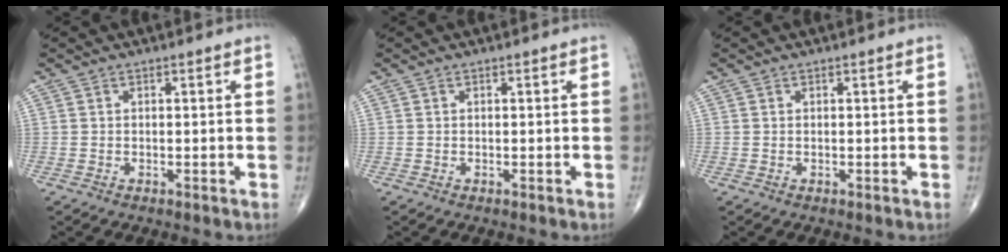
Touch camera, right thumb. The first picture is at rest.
{"total": 0.0}
{"total": 0.0}